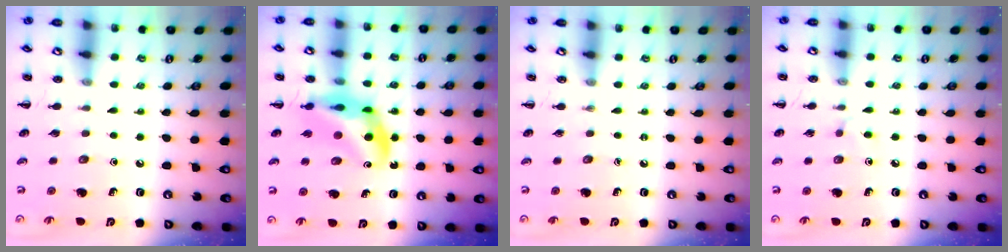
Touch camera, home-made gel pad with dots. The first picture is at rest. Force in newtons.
{"total": 11.2, "press": 10.7, "slide": 3.3}
{"total": 0.0}
{"total": 4.0, "press": 3.7, "slide": 1.5}